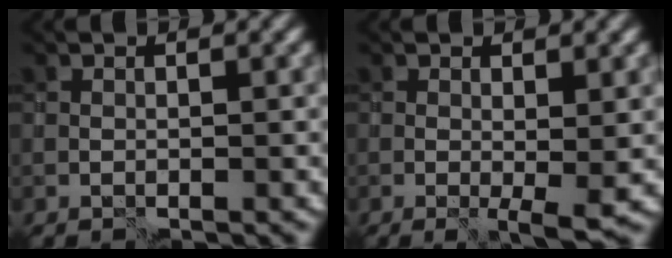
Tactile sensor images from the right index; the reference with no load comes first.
{"total": 2.4, "force": [-0.4, 0.2, 2.4], "torque": [-0.032, -0.007, -0.006]}